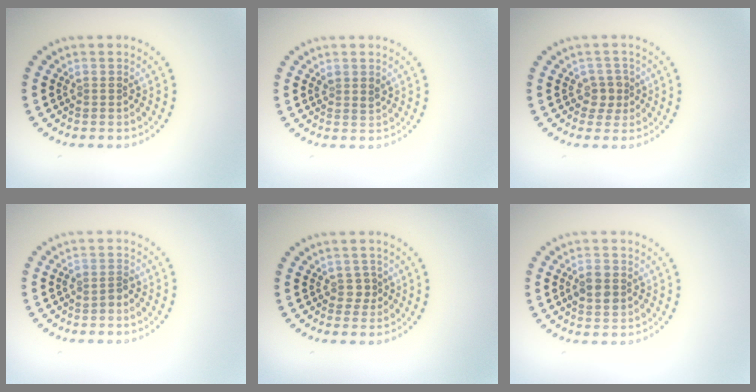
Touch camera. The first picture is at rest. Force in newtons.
{"total": 1.0, "press": 0.9, "slide": 0.5}
{"total": 1.9, "press": 1.6, "slide": 1.0}
{"total": 1.0, "press": 0.8, "slide": 0.7}
{"total": 1.2, "press": 1.0, "slide": 0.6}
{"total": 2.5, "press": 2.5, "slide": 0.1}